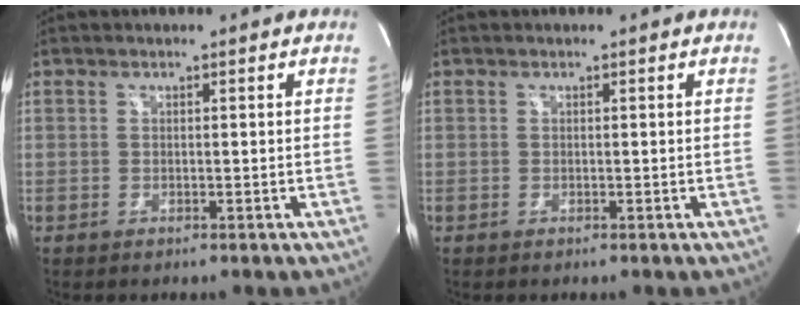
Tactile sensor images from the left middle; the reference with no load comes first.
{"total": 0.0}